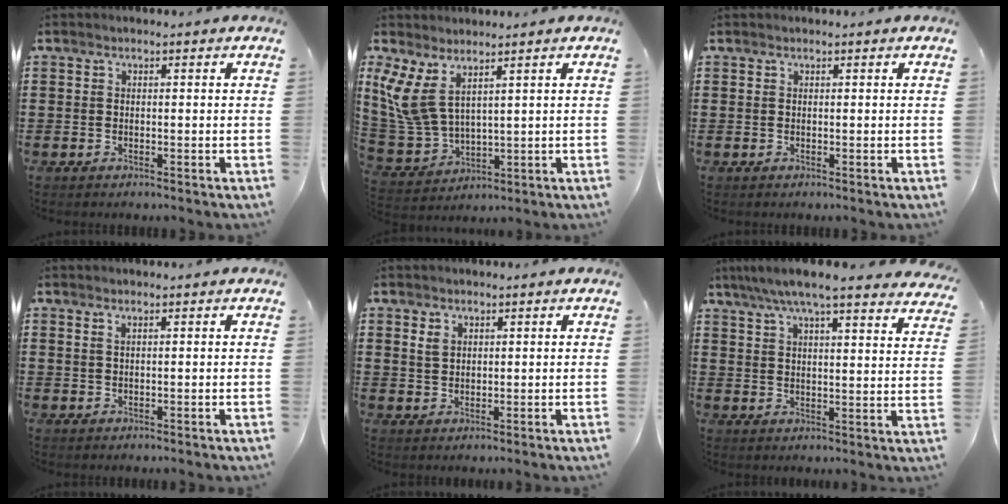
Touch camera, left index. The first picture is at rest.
{"total": 7.7, "force": [3.9, 3.5, 5.7], "torque": [-0.155, -0.022, 0.067]}
{"total": 0.0}
{"total": 0.8, "force": [0.5, 0.2, 0.6], "torque": [-0.013, 0.003, 0.008]}
{"total": 1.9, "force": [1.1, 1.4, 0.8], "torque": [-0.020, 0.004, 0.021]}
{"total": 6.9, "force": [6.0, 0.2, 3.5], "torque": [-0.087, -0.022, 0.103]}